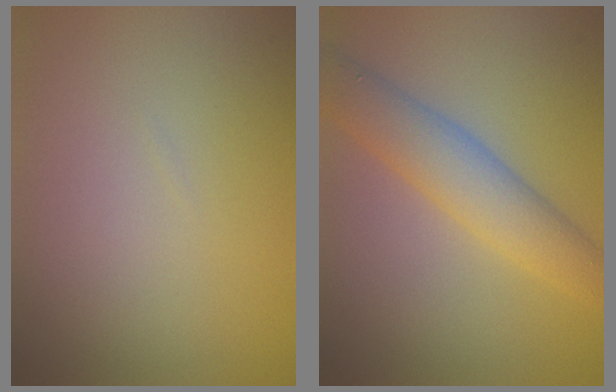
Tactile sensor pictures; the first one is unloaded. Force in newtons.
{"total": 4.8, "press": 4.8, "slide": 0.3}